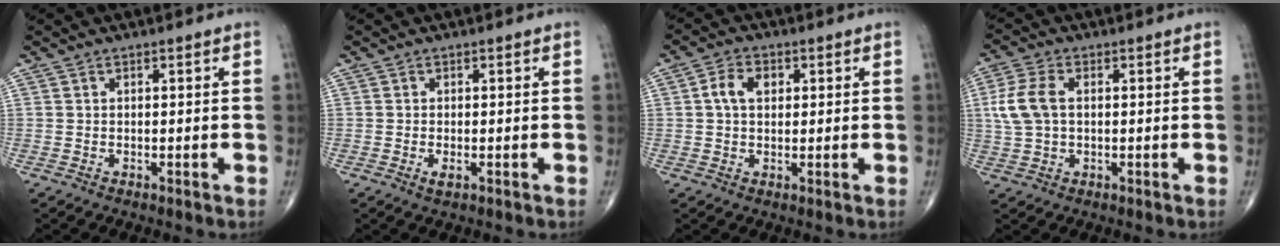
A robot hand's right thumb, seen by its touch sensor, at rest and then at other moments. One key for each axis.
{"total": 1.4, "fx": -0.5, "fy": 0.5, "fz": 1.2, "tx": -0.024, "ty": -0.004, "tz": -0.010}
{"total": 4.8, "fx": 1.0, "fy": 3.3, "fz": 3.3, "tx": -0.059, "ty": 0.009, "tz": 0.014}
{"total": 7.0, "fx": 0.8, "fy": 4.2, "fz": 5.5, "tx": -0.130, "ty": 0.013, "tz": 0.015}